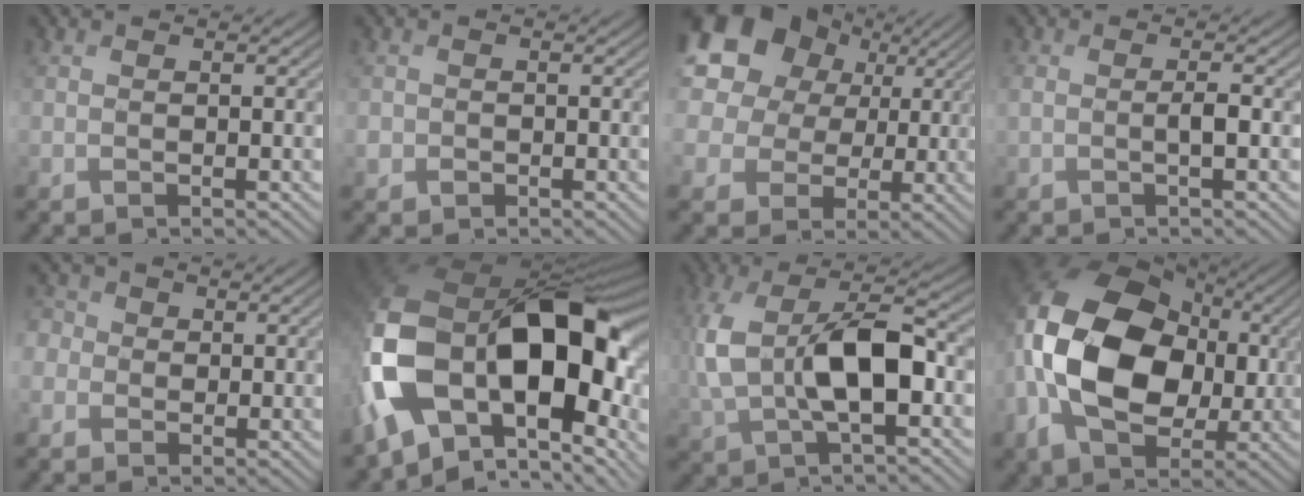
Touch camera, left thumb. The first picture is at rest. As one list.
[{"total": 1.3, "force": [-0.4, 1.2, 0.2], "torque": [-0.004, -0.006, -0.012]}, {"total": 18.3, "force": [7.5, 14.7, 7.9], "torque": [-0.238, 0.043, 0.132]}, {"total": 2.0, "force": [-0.2, 0.7, 1.8], "torque": [-0.041, 0.002, -0.005]}, {"total": 4.1, "force": [0.3, 3.9, 1.3], "torque": [-0.050, 0.011, -0.012]}, {"total": 21.7, "force": [-0.5, 14.9, 15.7], "torque": [-0.364, -0.063, 0.037]}, {"total": 10.7, "force": [-0.1, 5.2, 9.3], "torque": [-0.209, -0.001, 0.004]}, {"total": 18.0, "force": [-0.2, 12.8, 12.6], "torque": [-0.263, 0.008, -0.015]}]